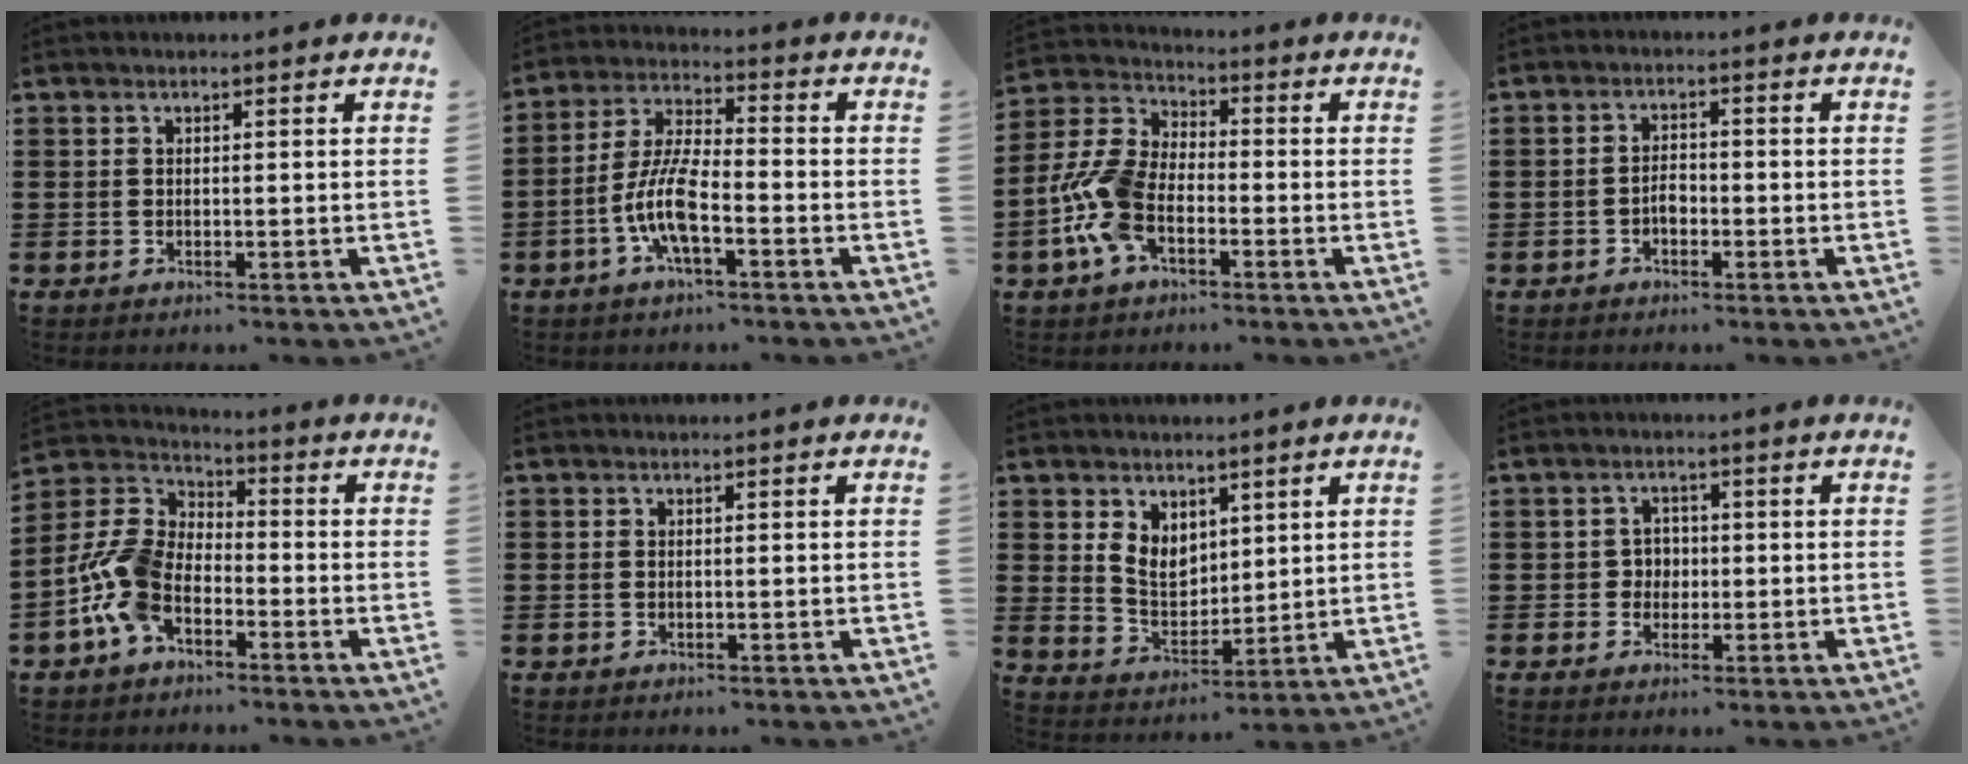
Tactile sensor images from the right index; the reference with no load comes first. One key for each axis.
{"total": 8.2, "fx": -3.3, "fy": 2.3, "fz": 7.2, "tx": -0.170, "ty": -0.010, "tz": -0.069}
{"total": 9.0, "fx": -3.4, "fy": 4.7, "fz": 6.8, "tx": -0.189, "ty": -0.008, "tz": -0.073}
{"total": 1.8, "fx": -0.9, "fy": 1.2, "fz": 1.0, "tx": -0.019, "ty": 0.005, "tz": -0.018}
{"total": 9.2, "fx": -3.9, "fy": 5.3, "fz": 6.4, "tx": -0.190, "ty": -0.011, "tz": -0.089}
{"total": 0.0}
{"total": 5.6, "fx": 2.8, "fy": 4.1, "fz": 2.6, "tx": -0.059, "ty": 0.004, "tz": 0.051}
{"total": 2.3, "fx": -0.2, "fy": 2.0, "fz": 1.0, "tx": -0.026, "ty": 0.007, "tz": -0.007}